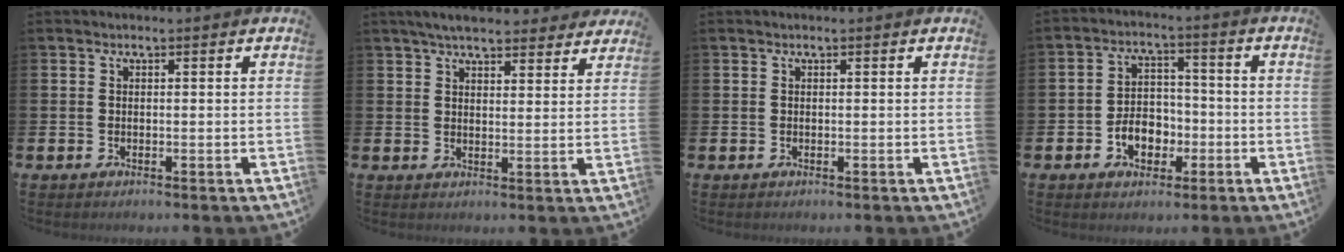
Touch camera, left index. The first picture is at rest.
{"total": 5.5, "force": [5.2, 1.2, 1.6], "torque": [-0.038, -0.016, 0.094]}
{"total": 0.0}
{"total": 5.2, "force": [-2.0, 3.8, 2.8], "torque": [-0.038, 0.006, -0.044]}